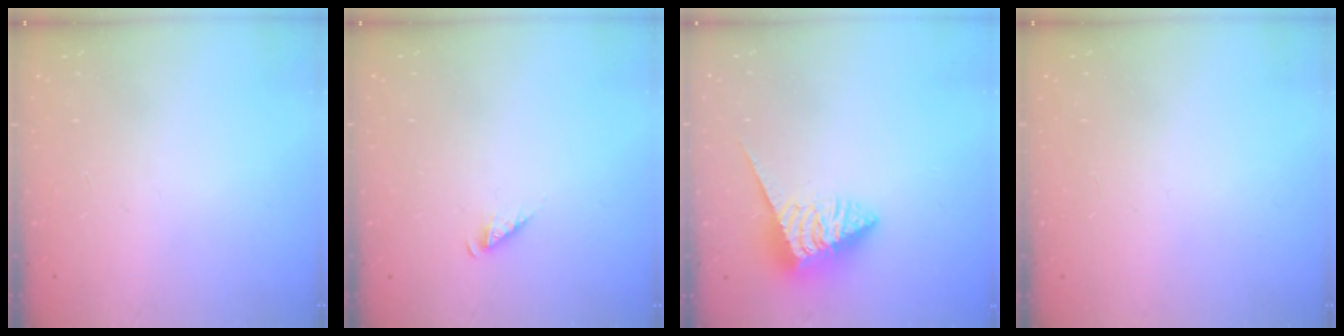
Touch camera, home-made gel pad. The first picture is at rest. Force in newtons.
{"total": 2.8, "press": 2.8, "slide": 0.4}
{"total": 4.6, "press": 4.5, "slide": 0.7}
{"total": 0.0}